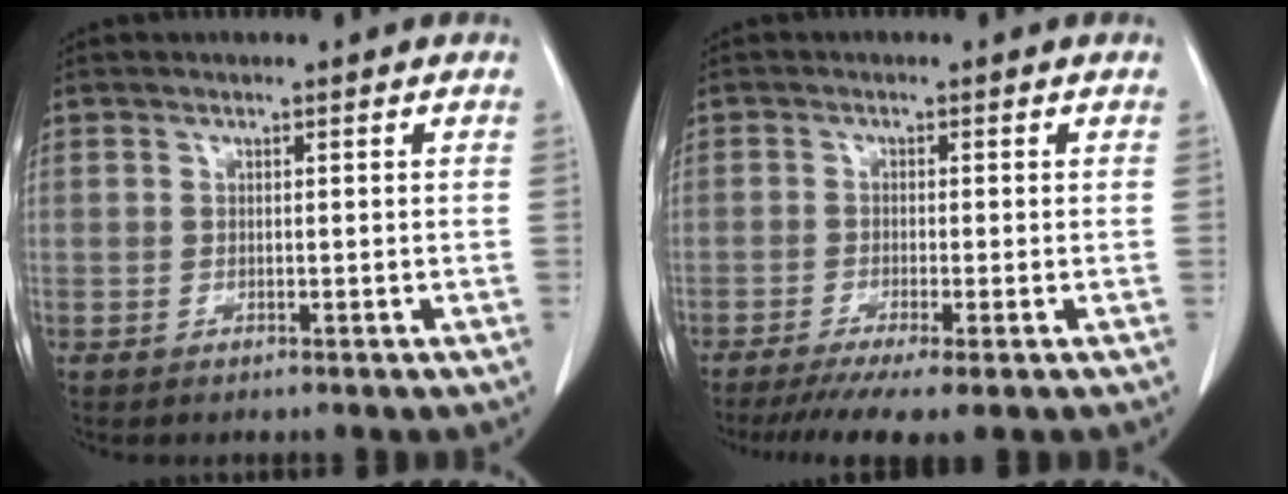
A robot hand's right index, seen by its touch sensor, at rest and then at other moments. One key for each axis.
{"total": 7.0, "fx": -4.9, "fy": 0.2, "fz": 4.9, "tx": -0.075, "ty": -0.017, "tz": -0.079}